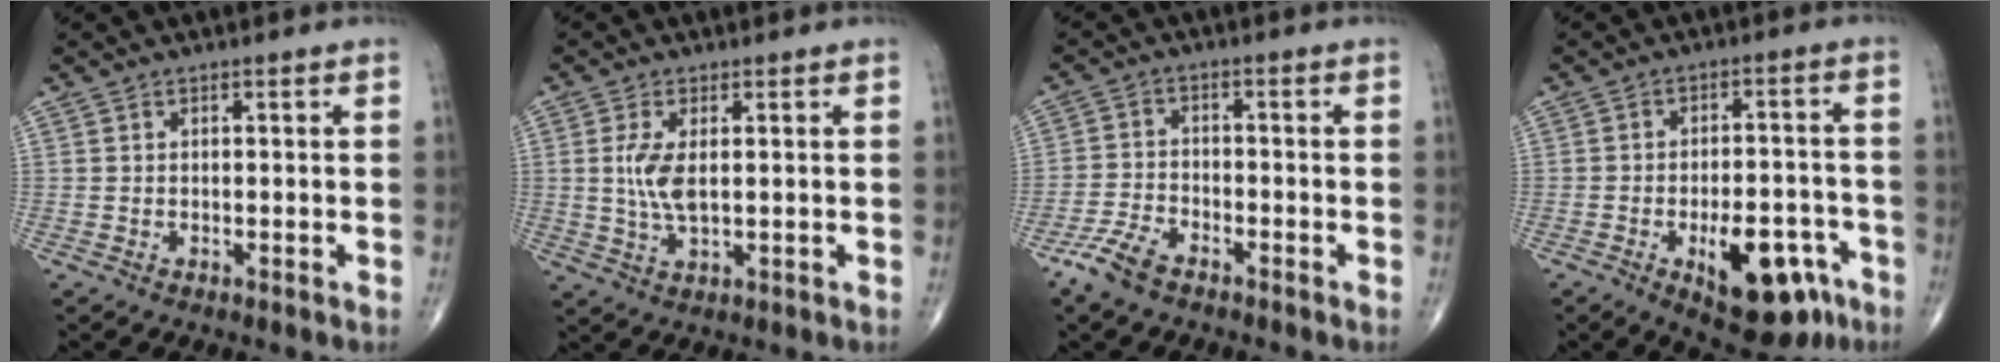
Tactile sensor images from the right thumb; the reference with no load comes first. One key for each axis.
{"total": 5.5, "fx": 0.7, "fy": 2.3, "fz": 5.0, "tx": -0.111, "ty": -0.008, "tz": 0.018}
{"total": 5.8, "fx": -4.3, "fy": 2.4, "fz": 3.2, "tx": -0.075, "ty": 0.012, "tz": -0.086}
{"total": 15.0, "fx": -6.8, "fy": 7.1, "fz": 11.3, "tx": -0.130, "ty": 0.034, "tz": -0.083}